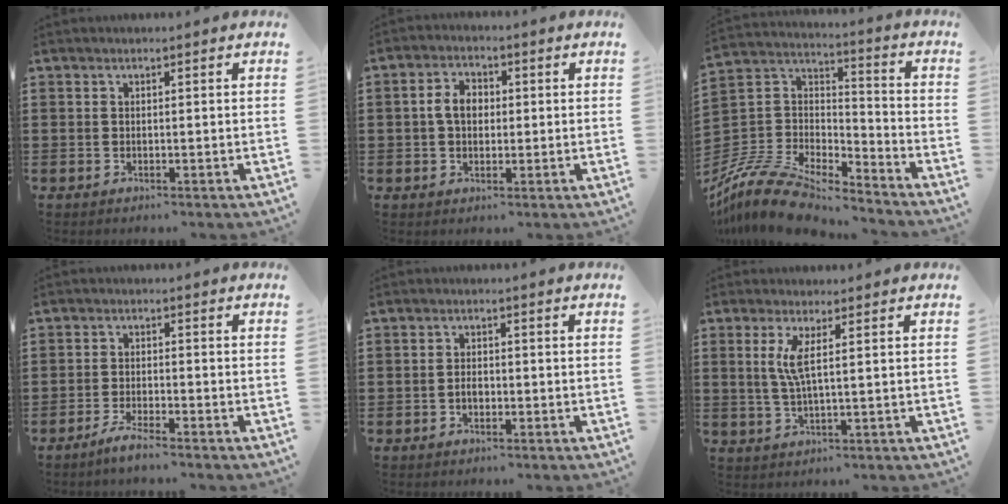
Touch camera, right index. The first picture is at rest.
{"total": 4.3, "force": [0.2, 2.9, 3.1], "torque": [-0.067, 0.013, 0.000]}
{"total": 11.3, "force": [-10.3, 2.7, 3.9], "torque": [-0.100, 0.008, -0.209]}
{"total": 2.7, "force": [-2.4, 0.0, 1.2], "torque": [-0.028, 0.002, -0.047]}
{"total": 1.8, "force": [-0.6, 1.0, 1.4], "torque": [-0.027, 0.002, -0.011]}
{"total": 4.0, "force": [1.0, 0.1, 3.9], "torque": [-0.086, -0.007, 0.012]}